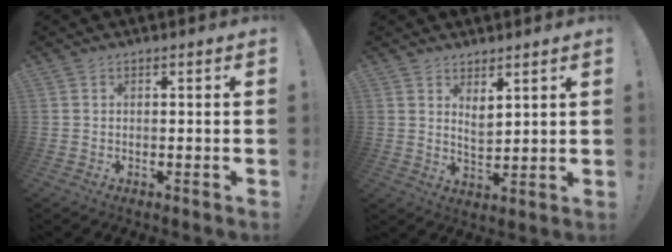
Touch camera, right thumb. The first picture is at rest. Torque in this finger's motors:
{"motor_torque": [0.00, 0.10, 0.24, 0.36, 0.10]}